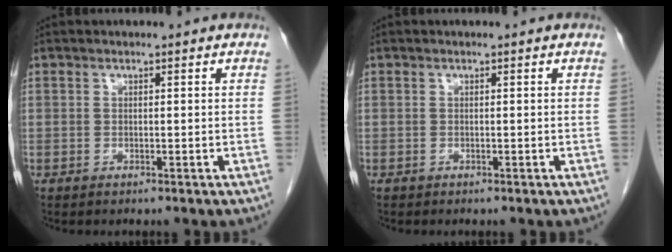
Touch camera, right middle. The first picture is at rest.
{"total": 0.0}